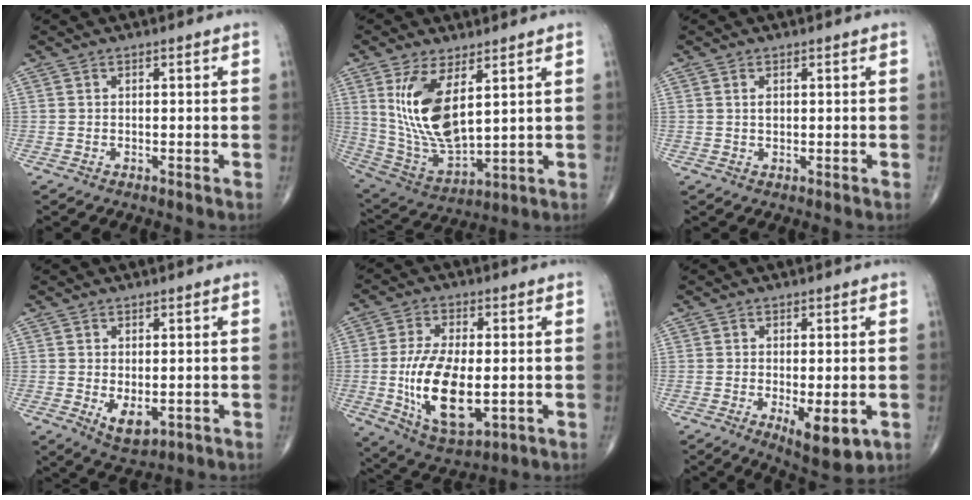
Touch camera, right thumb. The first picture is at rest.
{"total": 15.2, "force": [4.7, 6.7, 12.8], "torque": [-0.247, -0.027, 0.114]}
{"total": 1.3, "force": [0.4, 0.8, 1.0], "torque": [-0.016, -0.002, 0.008]}
{"total": 4.9, "force": [-0.9, 2.7, 4.0], "torque": [-0.059, -0.011, -0.002]}
{"total": 15.8, "force": [-2.0, 7.6, 13.7], "torque": [-0.251, -0.013, -0.023]}
{"total": 8.2, "force": [-2.5, 3.1, 7.2], "torque": [-0.101, -0.018, -0.030]}